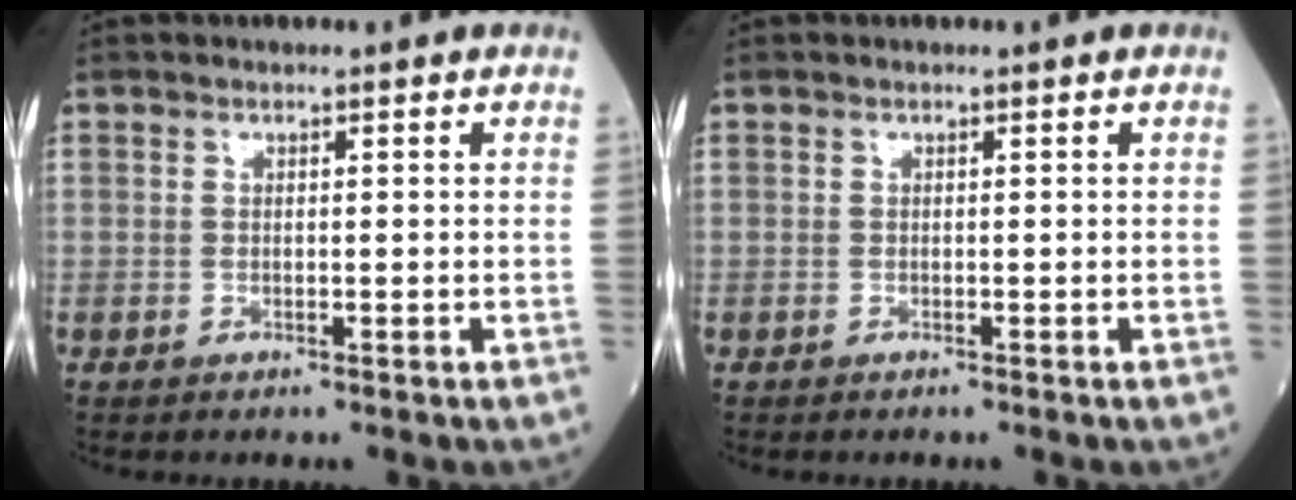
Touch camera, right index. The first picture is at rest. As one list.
[{"total": 0.0}]